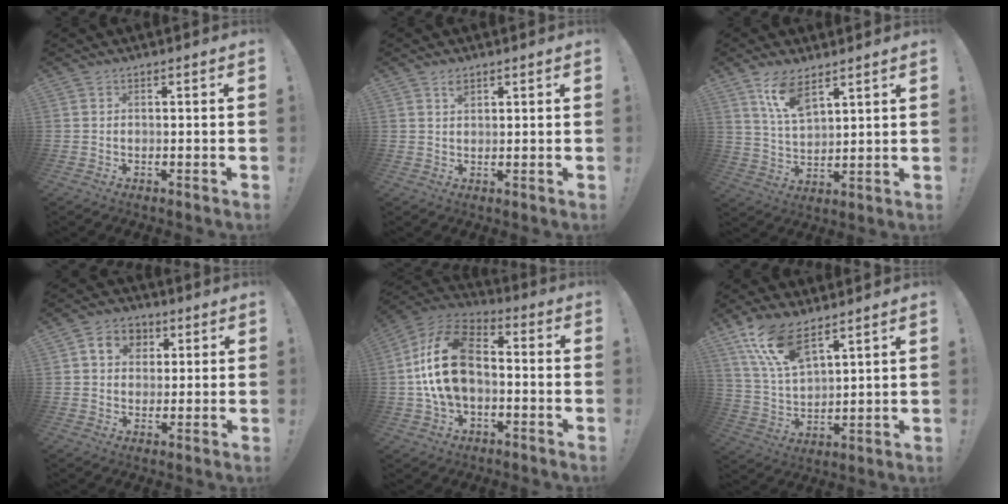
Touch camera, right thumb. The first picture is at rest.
{"total": 2.3, "force": [1.6, 1.1, 1.1], "torque": [-0.003, -0.014, 0.025]}
{"total": 9.8, "force": [7.2, 3.7, 5.5], "torque": [-0.112, -0.031, 0.135]}
{"total": 8.6, "force": [2.8, 7.1, 4.0], "torque": [-0.051, -0.003, 0.052]}
{"total": 18.9, "force": [0.3, 12.4, 14.2], "torque": [-0.255, 0.027, 0.013]}
{"total": 13.1, "force": [9.6, 4.7, 7.7], "torque": [-0.167, -0.051, 0.178]}